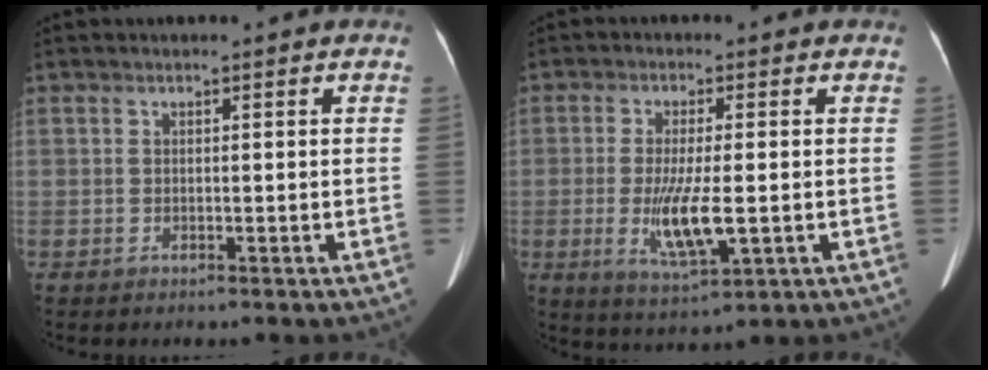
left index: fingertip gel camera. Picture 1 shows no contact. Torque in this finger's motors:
{"motor_torque": [1.51, 0.33, 0.62, 0.20]}